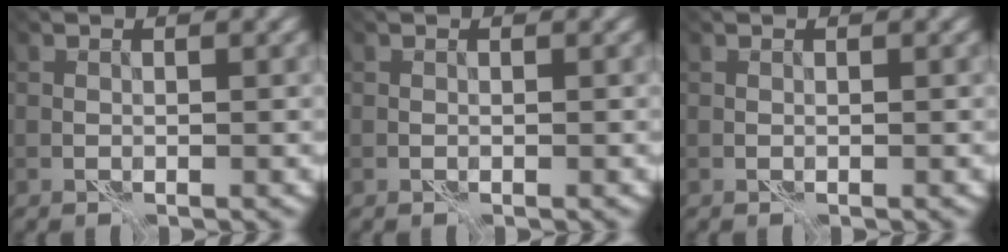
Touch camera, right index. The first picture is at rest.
{"total": 0.0}
{"total": 0.0}